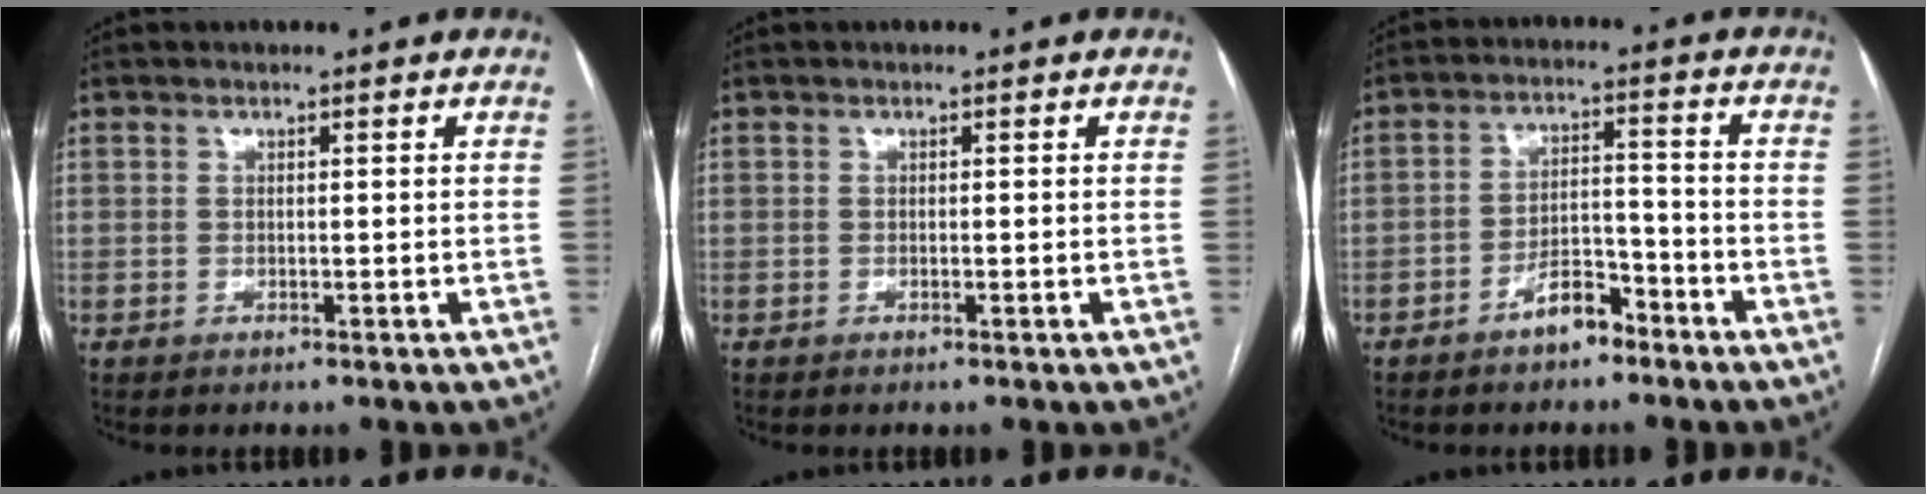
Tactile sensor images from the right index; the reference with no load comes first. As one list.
[{"total": 0.0}, {"total": 5.5, "force": [-3.9, 2.2, 3.2], "torque": [-0.055, 0.016, -0.067]}]